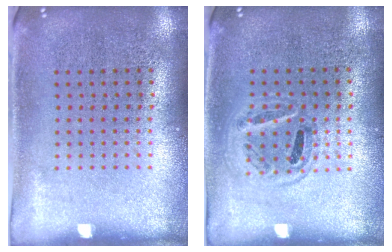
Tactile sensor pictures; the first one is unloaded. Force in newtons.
{"total": 0.9, "press": 0.8, "slide": 0.2}